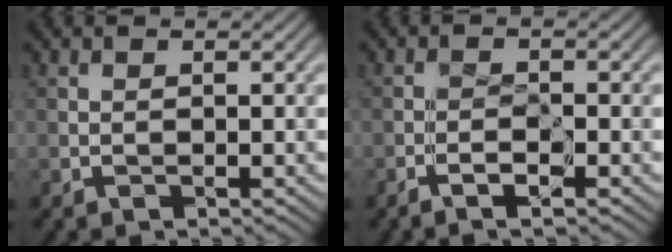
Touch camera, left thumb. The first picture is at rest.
{"total": 1.5, "force": [-1.3, -0.2, 0.9], "torque": [-0.021, 0.002, -0.025]}